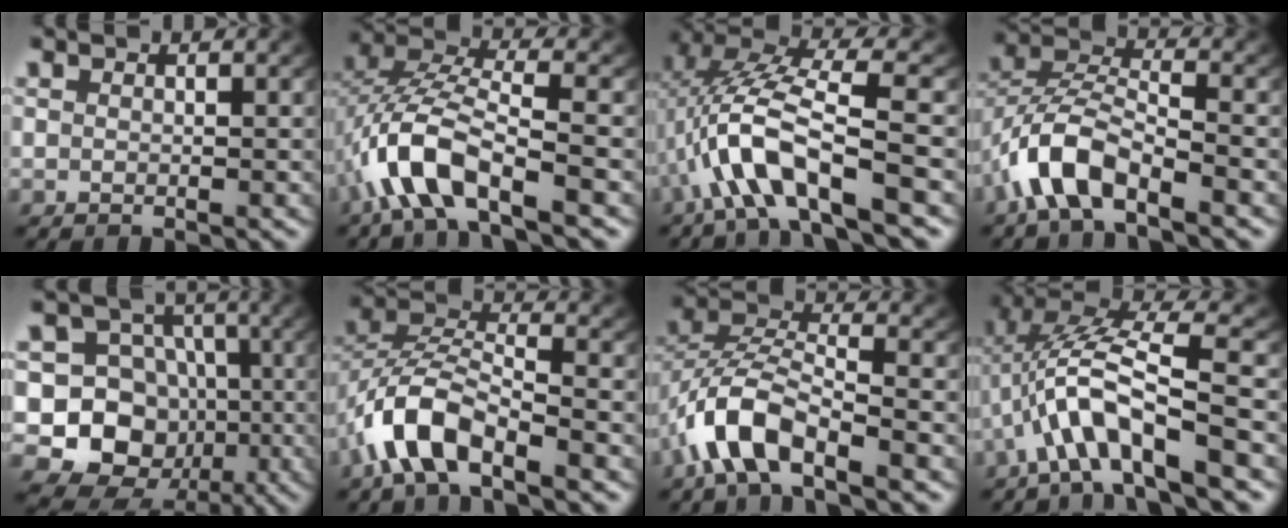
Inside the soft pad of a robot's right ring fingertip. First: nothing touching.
{"total": 6.9, "force": [-1.7, 4.0, 5.4], "torque": [-0.142, -0.014, -0.025]}
{"total": 6.4, "force": [-1.0, 2.5, 5.8], "torque": [-0.140, -0.010, -0.011]}
{"total": 5.5, "force": [-2.1, 3.4, 3.8], "torque": [-0.097, -0.014, -0.041]}
{"total": 17.2, "force": [-3.4, 15.5, 6.6], "torque": [-0.193, -0.095, -0.044]}
{"total": 6.2, "force": [-2.1, 4.0, 4.2], "torque": [-0.106, -0.013, -0.041]}
{"total": 6.2, "force": [-2.0, 4.0, 4.4], "torque": [-0.111, -0.012, -0.039]}
{"total": 6.0, "force": [-0.5, 2.3, 5.5], "torque": [-0.121, -0.005, -0.004]}